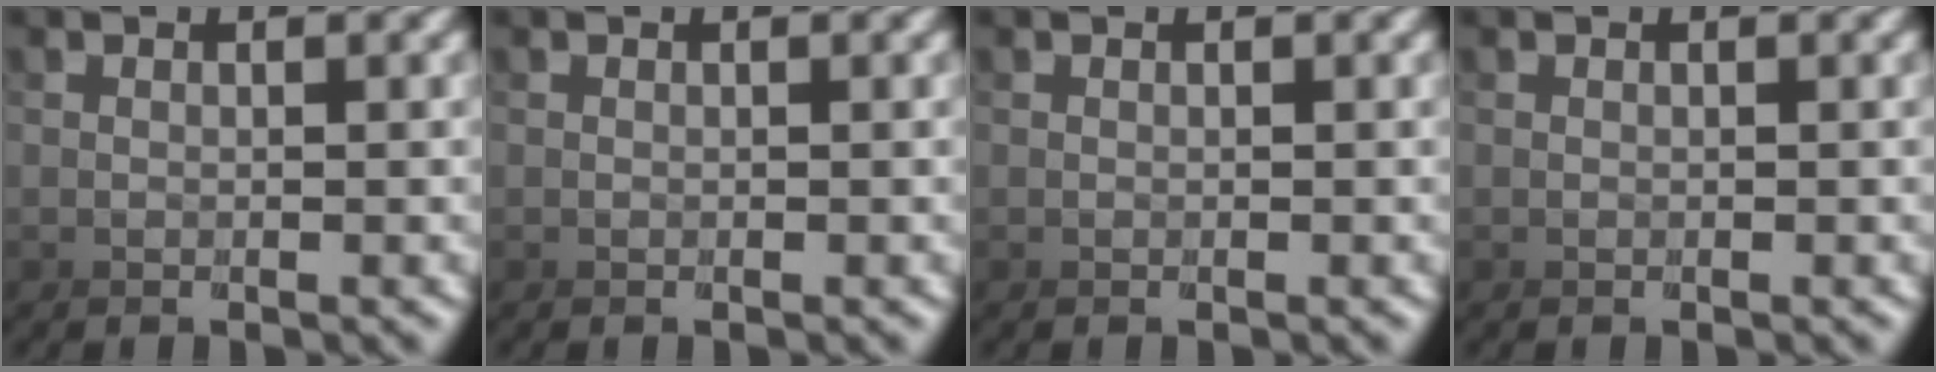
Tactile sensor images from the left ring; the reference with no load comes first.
{"total": 0.0}
{"total": 0.0}
{"total": 0.0}